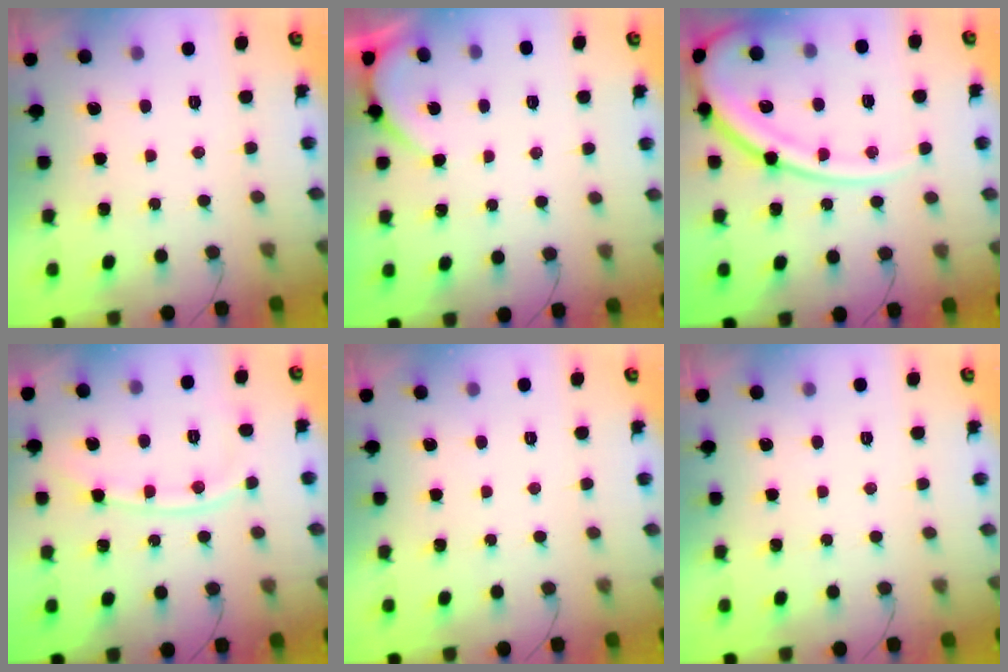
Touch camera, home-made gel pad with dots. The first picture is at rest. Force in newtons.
{"total": 2.9, "press": 2.9, "slide": 0.4}
{"total": 18.7, "press": 18.5, "slide": 2.2}
{"total": 8.7, "press": 8.7, "slide": 0.5}
{"total": 0.0}
{"total": 0.0}